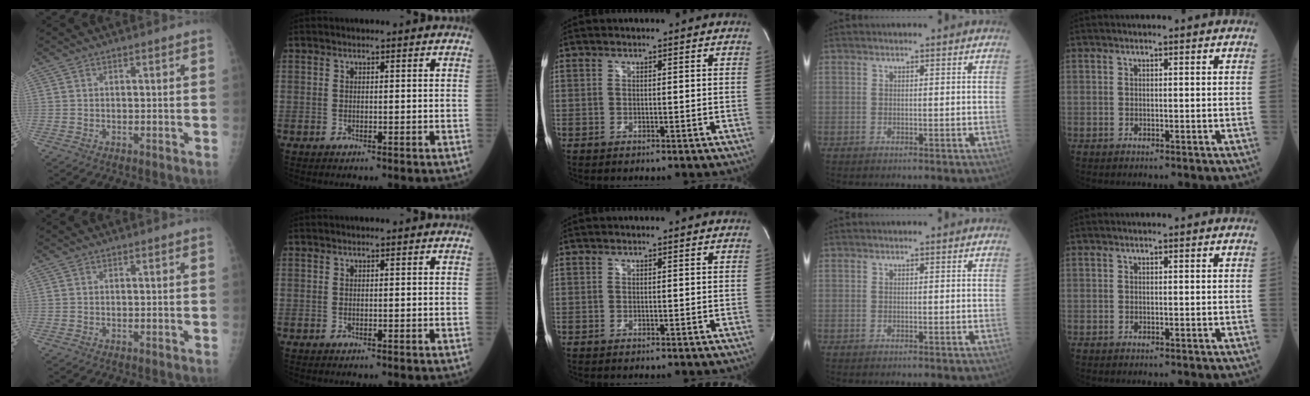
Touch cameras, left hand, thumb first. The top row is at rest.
{}